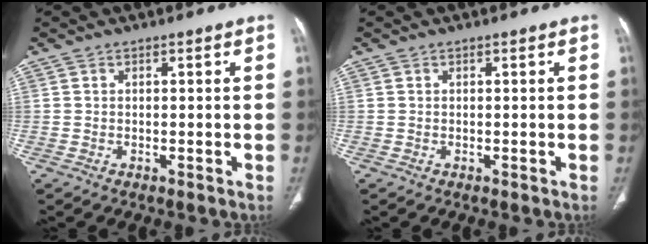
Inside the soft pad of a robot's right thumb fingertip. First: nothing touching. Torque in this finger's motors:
{"motor_torque": [0.00, 0.02, -0.02, 0.00, 0.01]}